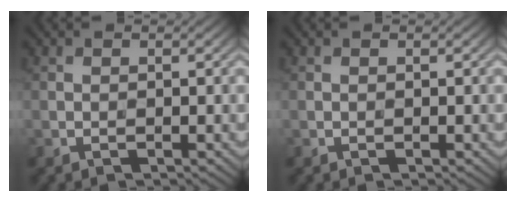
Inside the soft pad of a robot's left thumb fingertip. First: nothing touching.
{"total": 0.0}